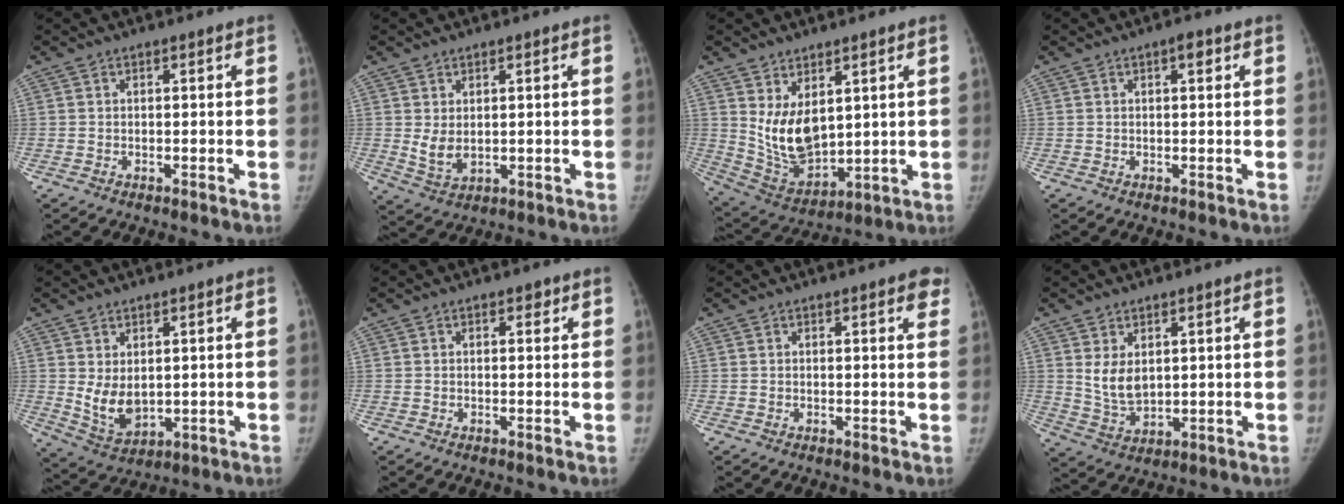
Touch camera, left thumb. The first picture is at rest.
{"total": 4.3, "force": [0.7, 2.6, 3.3], "torque": [-0.054, -0.013, 0.024]}
{"total": 11.2, "force": [3.3, 6.4, 8.5], "torque": [-0.129, -0.032, 0.087]}
{"total": 2.0, "force": [0.9, 0.7, 1.6], "torque": [-0.020, 0.001, 0.009]}
{"total": 6.8, "force": [1.0, 4.4, 5.2], "torque": [-0.078, -0.019, 0.039]}
{"total": 1.3, "force": [0.8, 0.7, 0.8], "torque": [-0.003, -0.002, 0.007]}
{"total": 3.2, "force": [1.9, 0.9, 2.5], "torque": [-0.017, -0.003, 0.017]}
{"total": 6.1, "force": [2.0, 3.7, 4.4], "torque": [-0.068, -0.019, 0.050]}